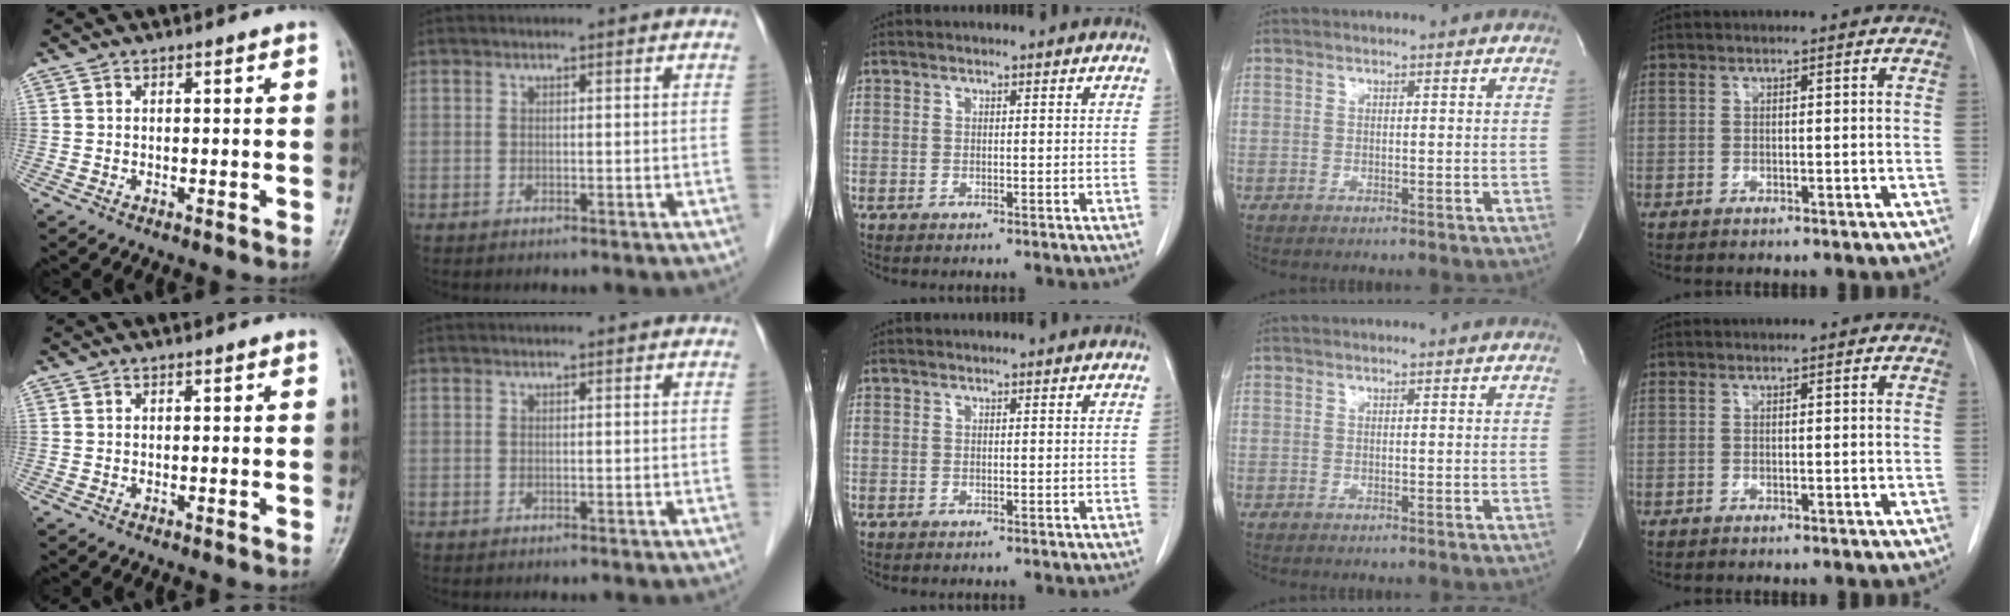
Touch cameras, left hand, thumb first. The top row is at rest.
{}